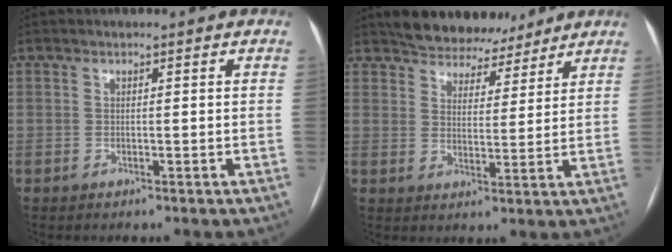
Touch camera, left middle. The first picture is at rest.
{"total": 10.2, "force": [9.0, 4.1, 2.5], "torque": [-0.024, 0.011, 0.128]}